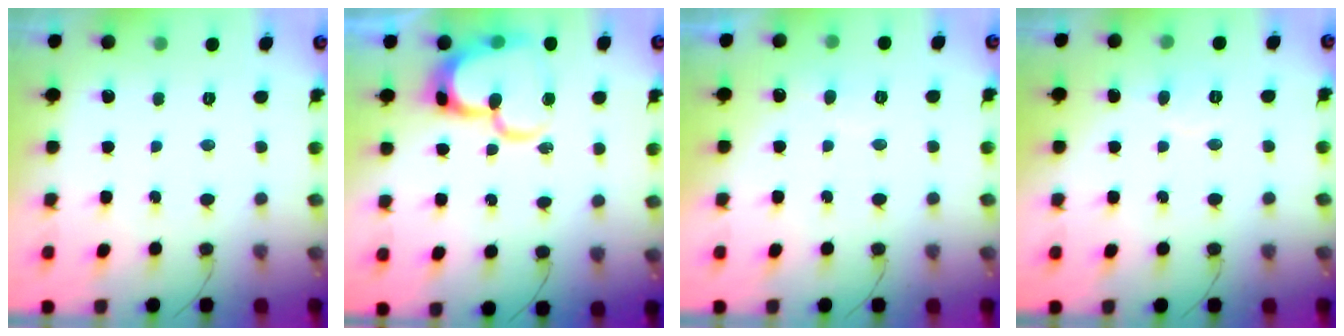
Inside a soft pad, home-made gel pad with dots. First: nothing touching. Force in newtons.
{"total": 18.8, "press": 18.7, "slide": 1.9}
{"total": 4.3, "press": 4.3, "slide": 0.3}
{"total": 4.9, "press": 4.9, "slide": 0.5}